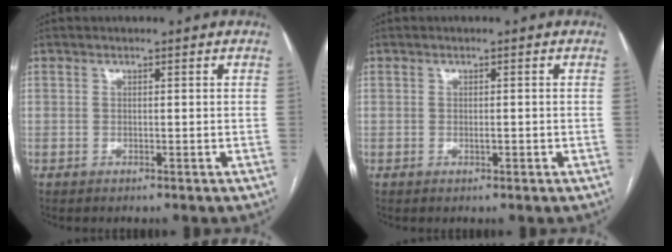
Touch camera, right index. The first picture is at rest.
{"total": 1.0, "force": [-0.2, 0.4, 0.9], "torque": [-0.014, 0.000, -0.003]}